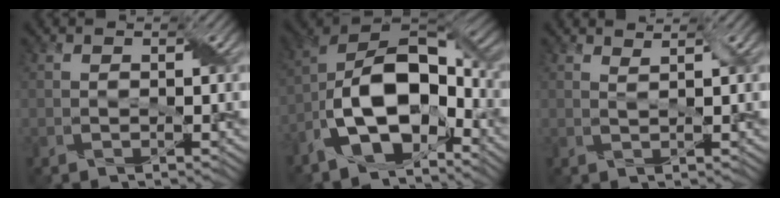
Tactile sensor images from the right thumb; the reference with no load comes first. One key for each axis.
{"total": 15.7, "fx": -5.7, "fy": 8.5, "fz": 11.9, "tx": -0.227, "ty": -0.016, "tz": -0.121}
{"total": 1.3, "fx": 1.1, "fy": 0.0, "fz": 0.7, "tx": -0.016, "ty": 0.000, "tz": 0.019}